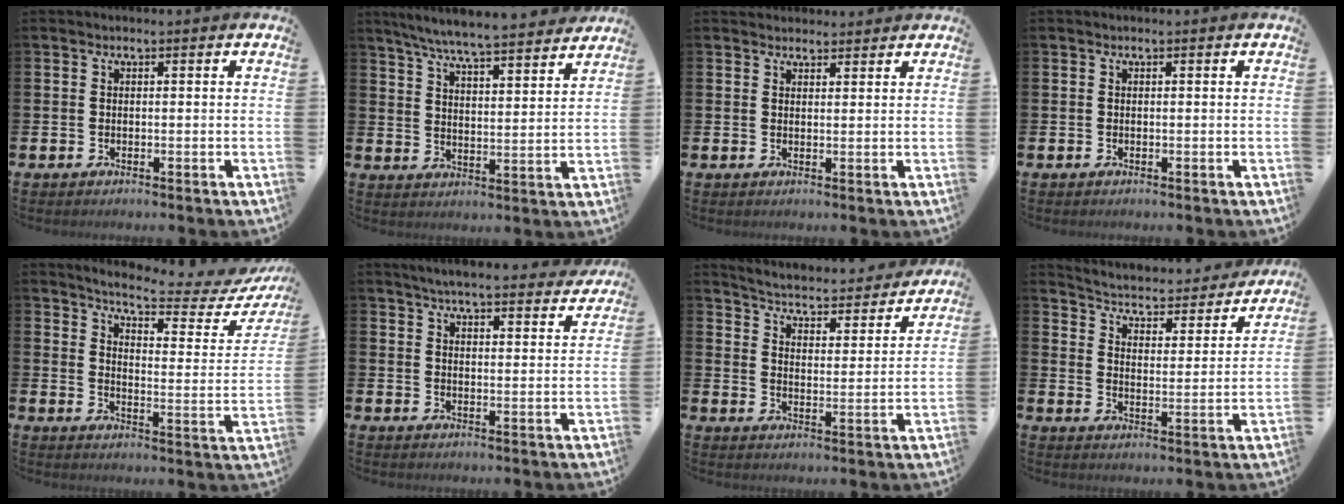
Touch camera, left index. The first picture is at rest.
{"total": 7.1, "force": [6.8, 0.0, 2.1], "torque": [-0.063, -0.046, 0.118]}
{"total": 2.1, "force": [2.0, 0.6, -0.1], "torque": [0.011, -0.008, 0.035]}
{"total": 0.0}
{"total": 5.9, "force": [5.3, 0.2, 2.6], "torque": [-0.057, -0.044, 0.081]}
{"total": 5.5, "force": [5.3, 0.2, 1.4], "torque": [-0.026, -0.032, 0.092]}
{"total": 4.6, "force": [4.5, 0.5, 0.7], "torque": [-0.038, -0.044, 0.070]}
{"total": 4.2, "force": [4.0, 1.0, 0.8], "torque": [-0.038, -0.038, 0.060]}